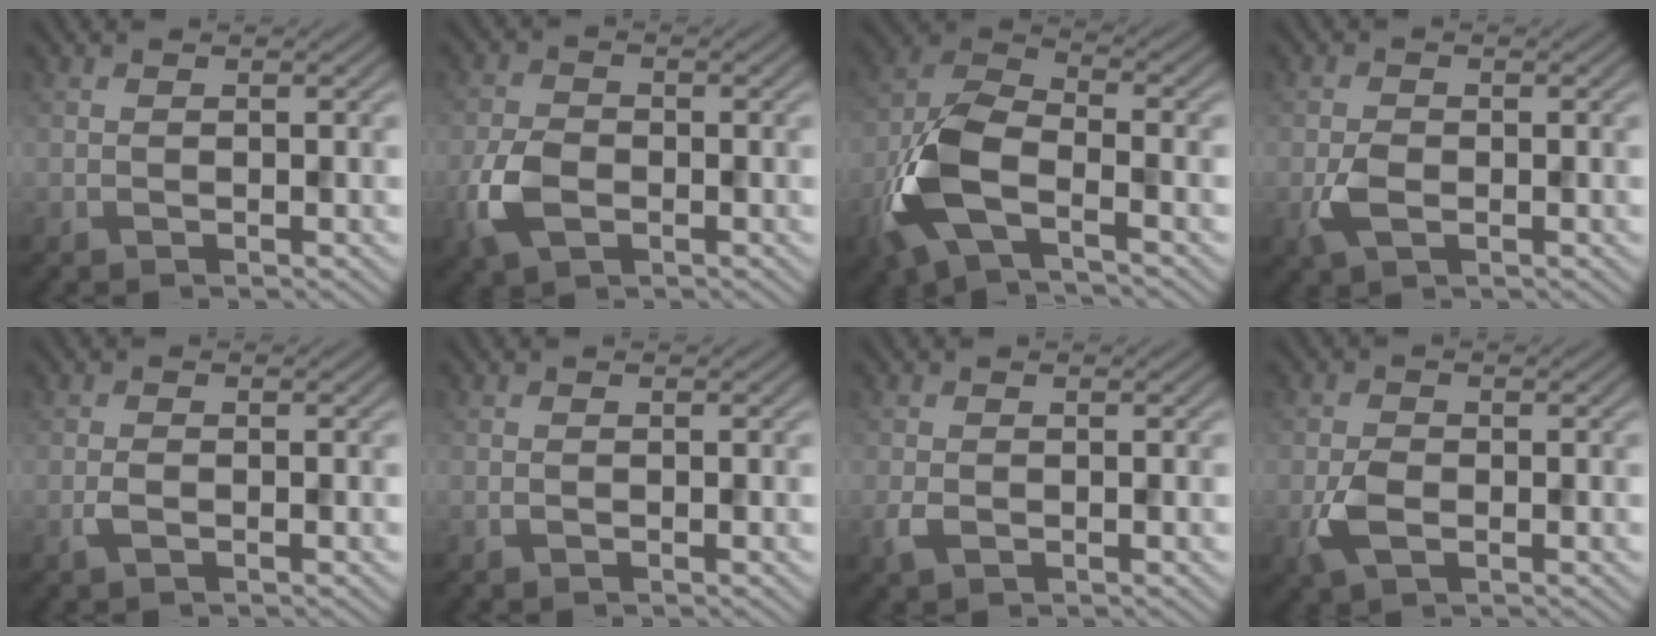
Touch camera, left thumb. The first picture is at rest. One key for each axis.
{"total": 5.2, "fx": -1.8, "fy": 3.3, "fz": 3.6, "tx": -0.088, "ty": -0.005, "tz": -0.045}
{"total": 9.7, "fx": -4.1, "fy": 4.5, "fz": 7.5, "tx": -0.180, "ty": -0.004, "tz": -0.102}
{"total": 2.6, "fx": -0.7, "fy": 1.6, "fz": 1.9, "tx": -0.044, "ty": -0.003, "tz": -0.017}
{"total": 1.2, "fx": -0.4, "fy": 0.4, "fz": 1.0, "tx": -0.023, "ty": 0.002, "tz": -0.012}
{"total": 0.0}
{"total": 1.4, "fx": -0.4, "fy": 0.9, "fz": 1.0, "tx": -0.028, "ty": -0.004, "tz": -0.009}
{"total": 3.1, "fx": -1.0, "fy": 1.8, "fz": 2.3, "tx": -0.054, "ty": -0.004, "tz": -0.023}